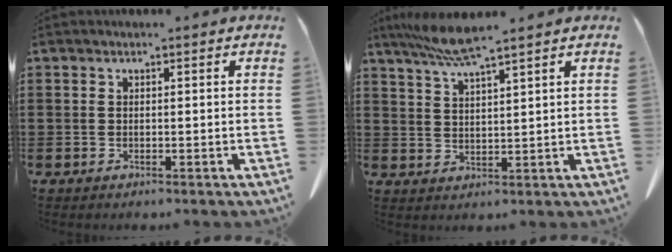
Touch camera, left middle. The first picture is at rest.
{"total": 6.2, "force": [4.8, -0.1, 3.9], "torque": [-0.088, -0.009, 0.086]}